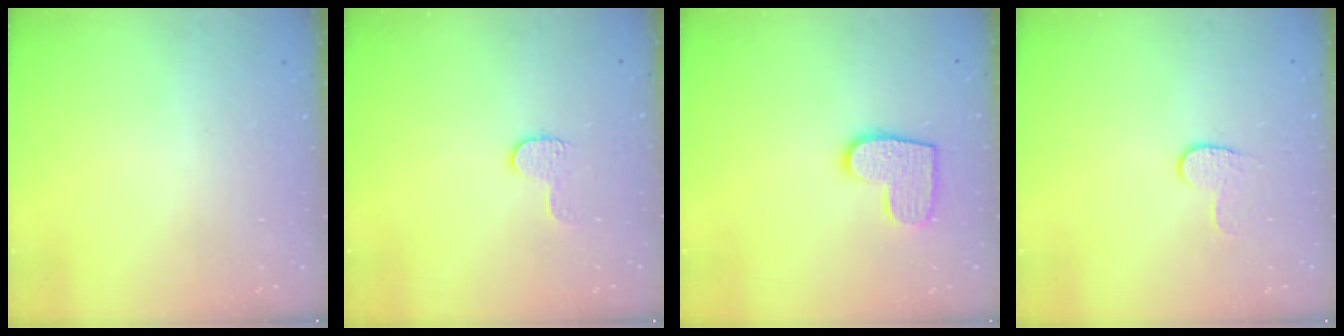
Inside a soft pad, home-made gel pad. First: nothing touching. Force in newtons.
{"total": 7.4, "press": 7.4, "slide": 0.4}
{"total": 10.5, "press": 10.5, "slide": 0.6}
{"total": 4.5, "press": 4.5, "slide": 0.5}